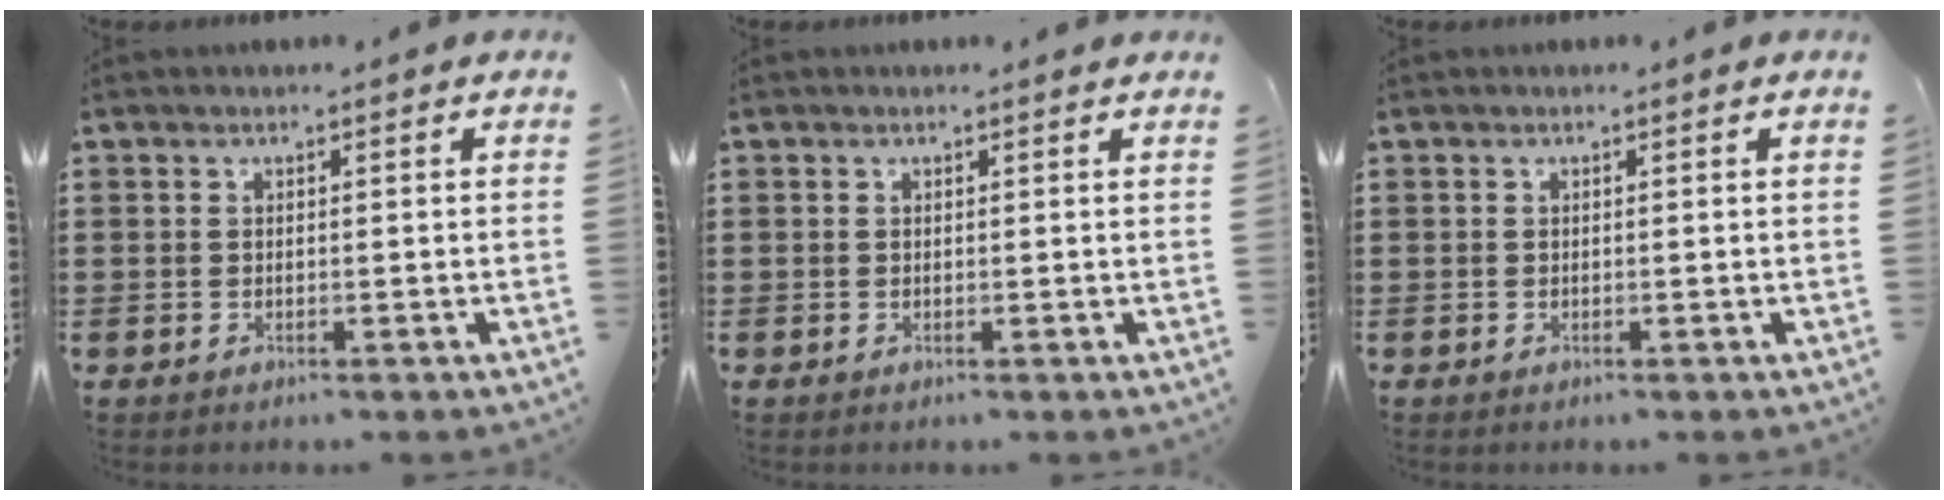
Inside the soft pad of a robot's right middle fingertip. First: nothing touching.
{"total": 0.0}
{"total": 0.0}